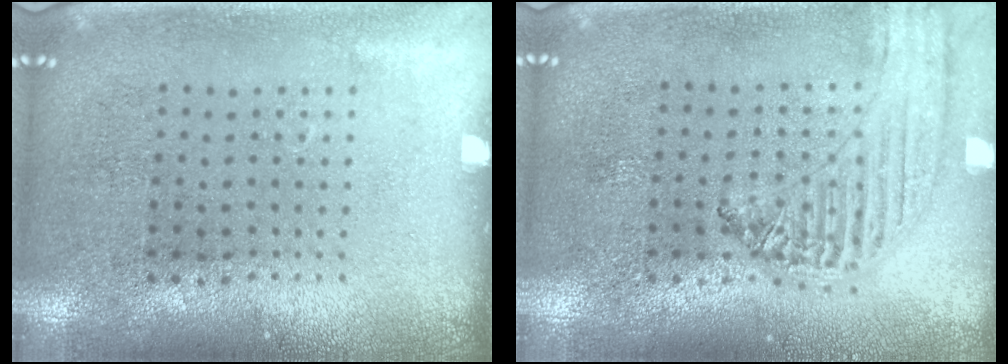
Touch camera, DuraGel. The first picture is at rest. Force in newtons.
{"total": 0.9, "press": 0.9, "slide": 0.1}